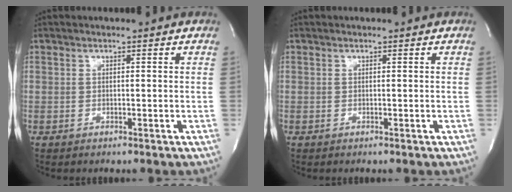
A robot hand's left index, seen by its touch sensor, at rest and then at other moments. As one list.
[{"total": 0.0}]